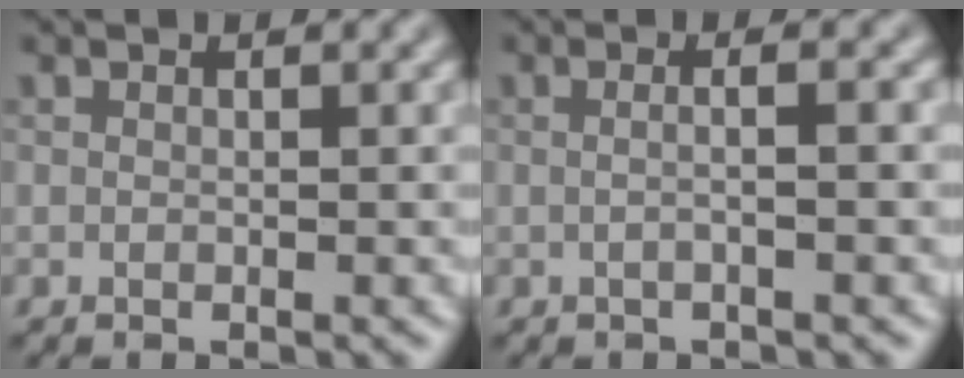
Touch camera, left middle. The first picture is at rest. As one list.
[{"total": 2.9, "force": [0.4, 1.3, 2.6], "torque": [-0.010, 0.004, -0.022]}]